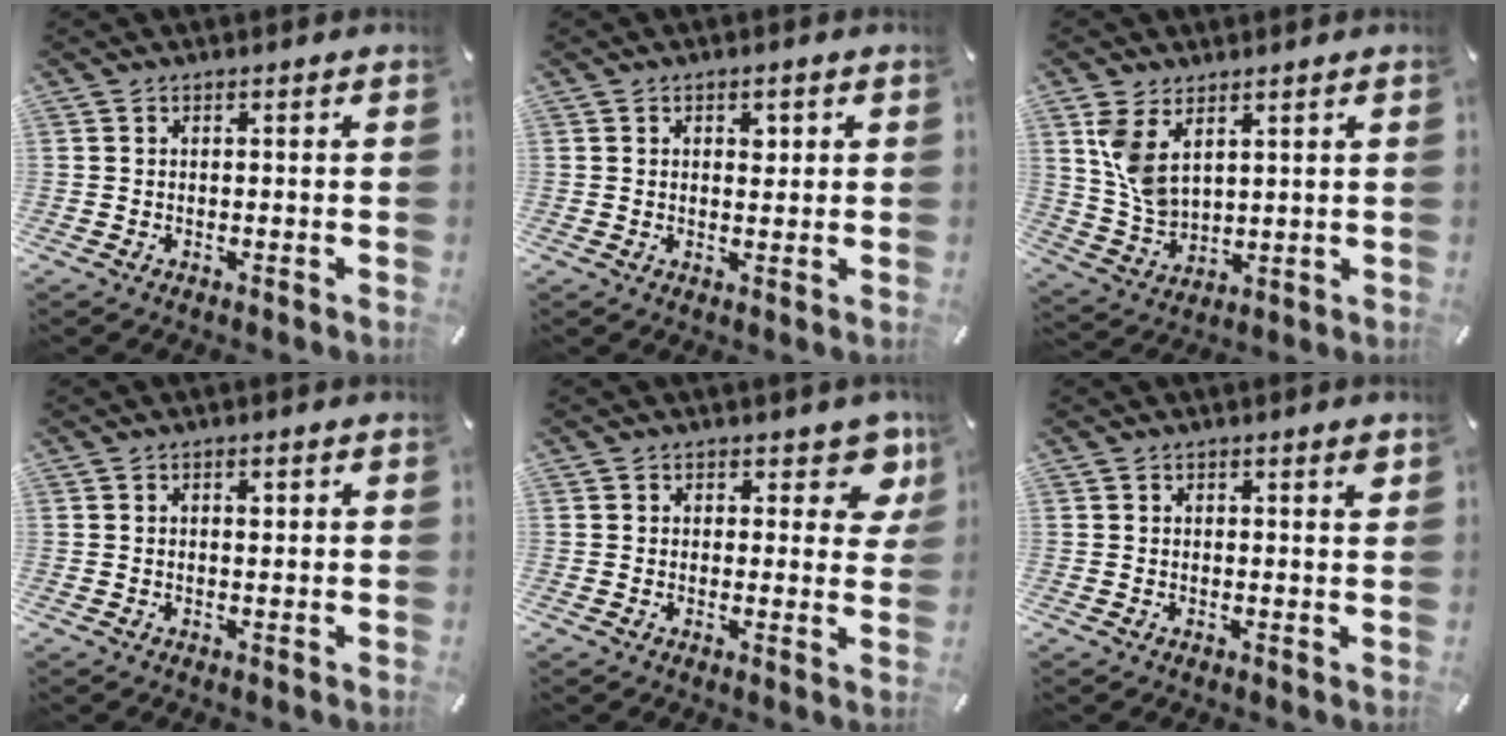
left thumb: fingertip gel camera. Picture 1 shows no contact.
{"total": 2.4, "force": [0.8, 1.7, 1.6], "torque": [-0.003, -0.008, 0.005]}
{"total": 7.7, "force": [3.9, 4.9, 4.5], "torque": [-0.111, -0.022, 0.072]}
{"total": 1.3, "force": [0.4, 0.7, 1.1], "torque": [-0.014, 0.001, 0.003]}
{"total": 6.8, "force": [3.7, 3.9, 4.1], "torque": [-0.025, -0.020, 0.057]}
{"total": 1.4, "force": [0.7, 0.5, 1.1], "torque": [-0.014, -0.001, 0.010]}